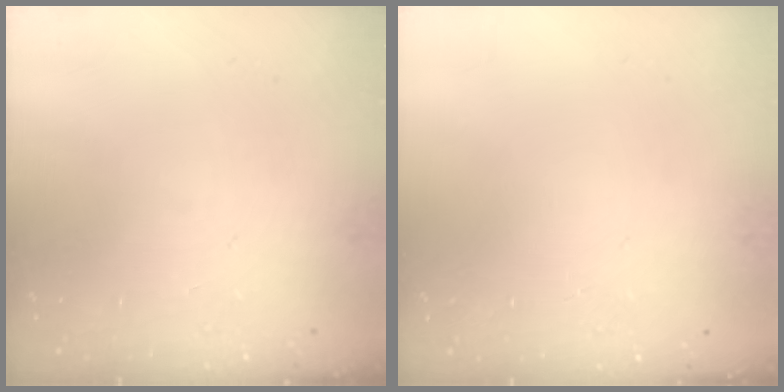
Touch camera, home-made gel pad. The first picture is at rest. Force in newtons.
{"total": 0.0}